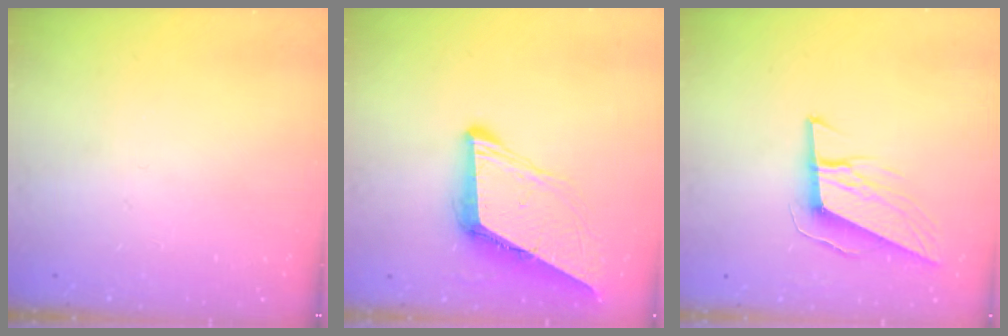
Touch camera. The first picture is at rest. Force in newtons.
{"total": 9.1, "press": 9.1, "slide": 0.4}
{"total": 10.3, "press": 10.0, "slide": 2.8}